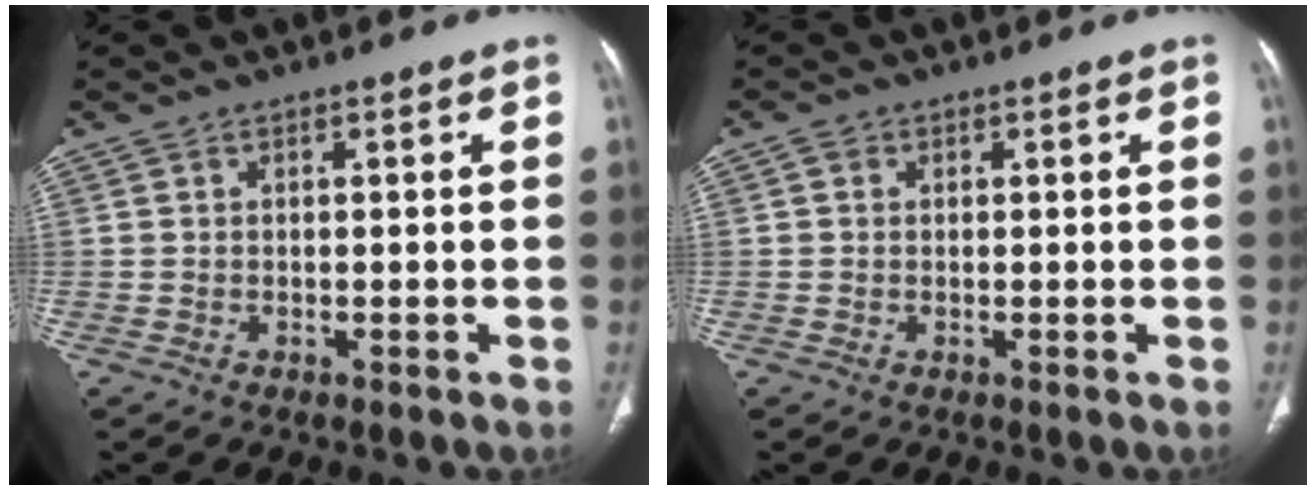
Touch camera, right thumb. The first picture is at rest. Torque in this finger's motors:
{"motor_torque": [-0.32, -0.32, 0.29, -0.28, -0.03]}